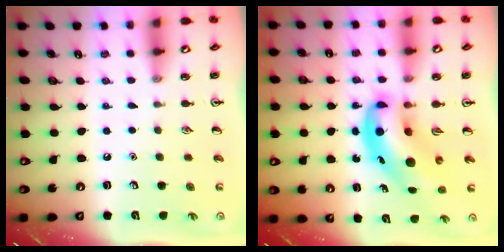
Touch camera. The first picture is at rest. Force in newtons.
{"total": 10.6, "press": 10.1, "slide": 3.1}